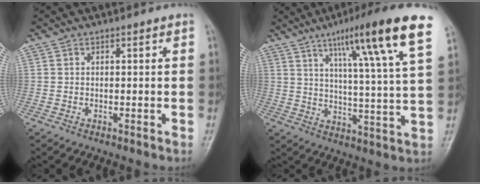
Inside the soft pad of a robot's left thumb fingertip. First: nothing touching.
{"total": 18.3, "force": [10.0, 1.5, 15.2], "torque": [-0.218, -0.034, 0.146]}